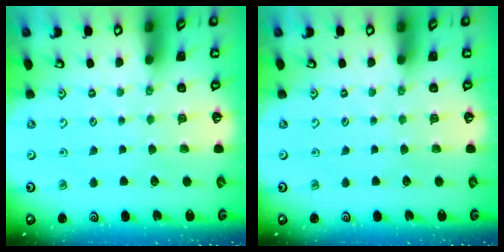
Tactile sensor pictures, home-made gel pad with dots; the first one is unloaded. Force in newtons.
{"total": 0.0}